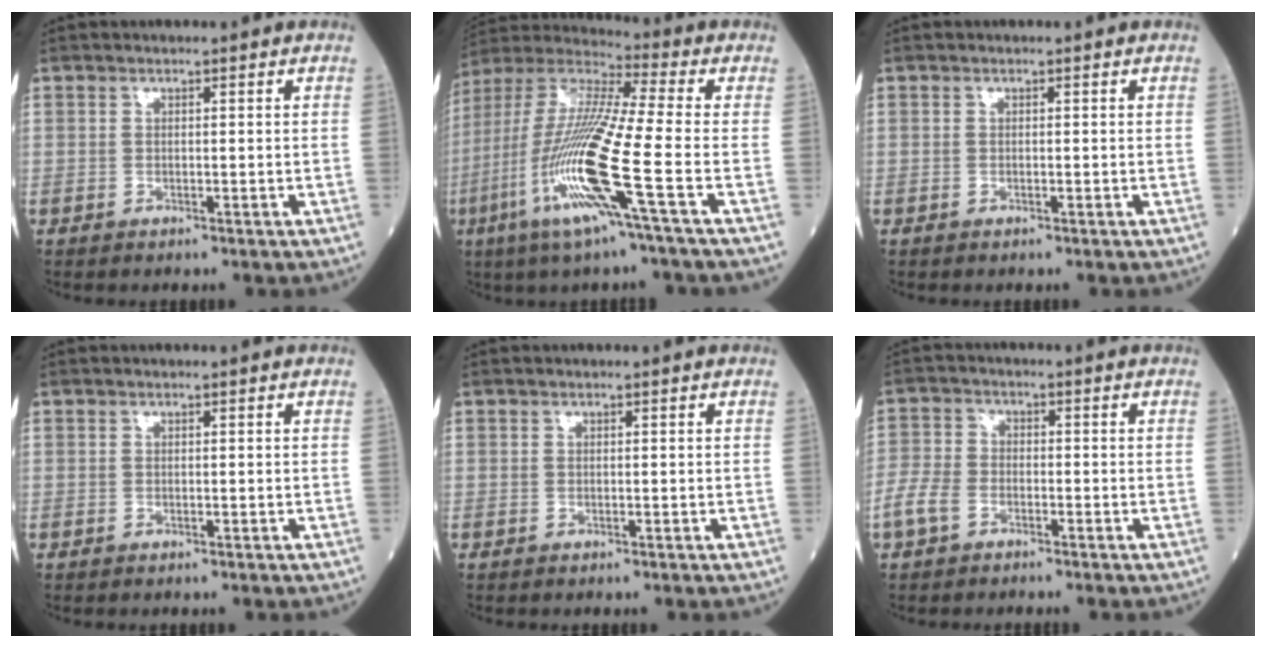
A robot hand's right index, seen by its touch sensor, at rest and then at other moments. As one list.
[{"total": 17.8, "force": [-6.1, -0.4, 16.8], "torque": [-0.357, -0.021, -0.129]}, {"total": 0.0}, {"total": 0.0}, {"total": 0.0}, {"total": 4.8, "force": [-2.7, 2.9, 2.6], "torque": [-0.073, 0.001, -0.060]}]